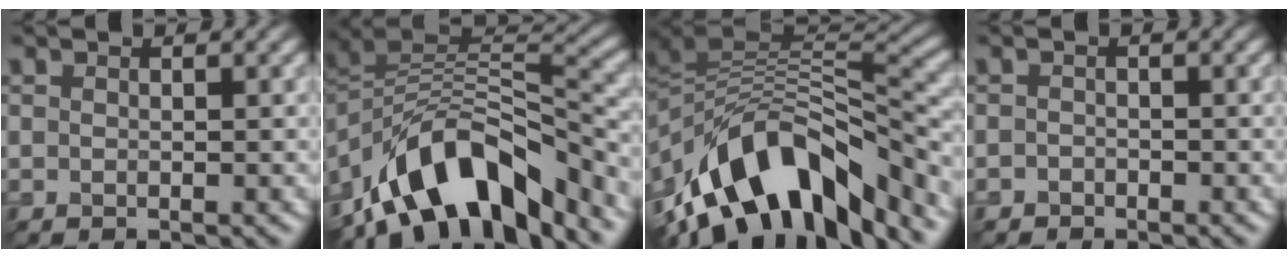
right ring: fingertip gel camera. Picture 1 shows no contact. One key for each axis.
{"total": 10.9, "fx": -6.4, "fy": 5.3, "fz": 7.0, "tx": -0.109, "ty": 0.016, "tz": -0.121}
{"total": 12.1, "fx": -5.2, "fy": 6.5, "fz": 8.8, "tx": -0.158, "ty": 0.021, "tz": -0.098}
{"total": 0.9, "fx": -0.7, "fy": 0.3, "fz": -0.5, "tx": 0.010, "ty": 0.008, "tz": -0.016}